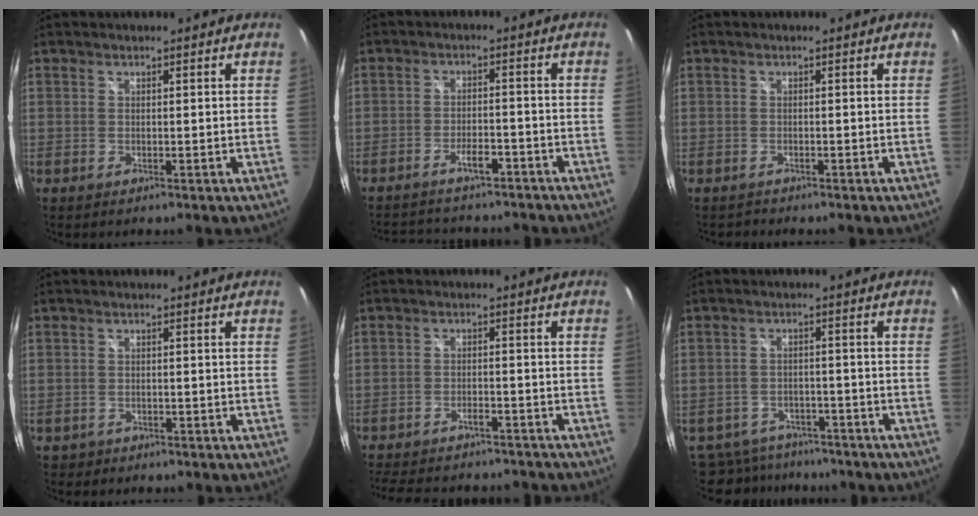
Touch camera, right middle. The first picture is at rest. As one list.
[{"total": 12.0, "force": [-10.2, 4.2, 4.9], "torque": [-0.114, -0.002, -0.143]}, {"total": 1.2, "force": [-1.1, 0.4, 0.0], "torque": [-0.005, -0.003, -0.019]}, {"total": 2.0, "force": [-1.2, 1.6, 0.4], "torque": [-0.014, -0.003, -0.016]}, {"total": 15.1, "force": [-13.0, 4.8, 5.8], "torque": [-0.135, -0.007, -0.182]}, {"total": 11.7, "force": [-9.8, 5.5, 3.2], "torque": [-0.087, 0.000, -0.140]}]